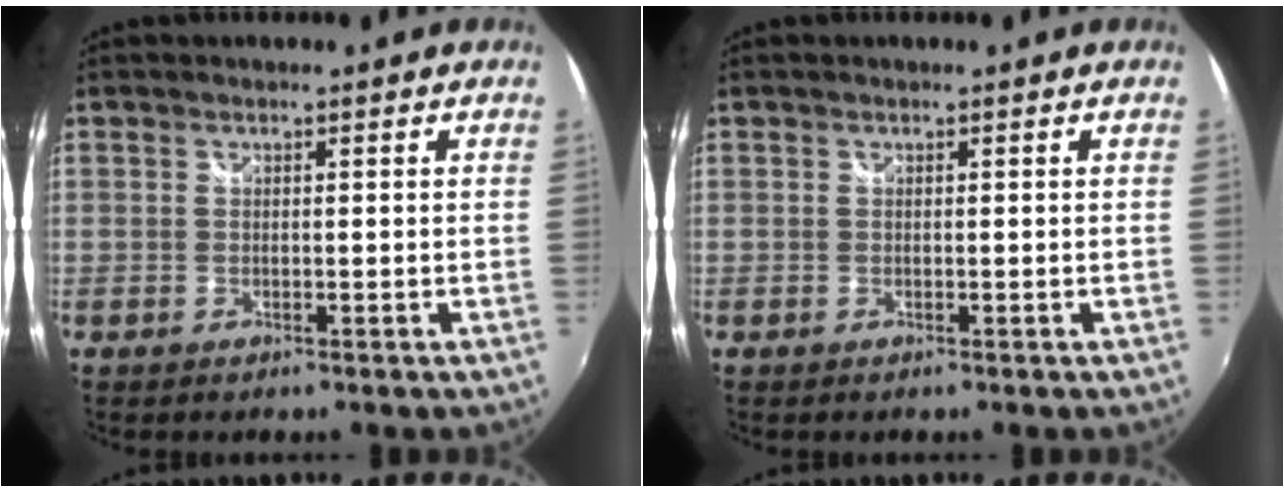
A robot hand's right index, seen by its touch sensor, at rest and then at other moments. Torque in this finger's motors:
{"motor_torque": [0.00, 0.00, 0.00, 0.00]}